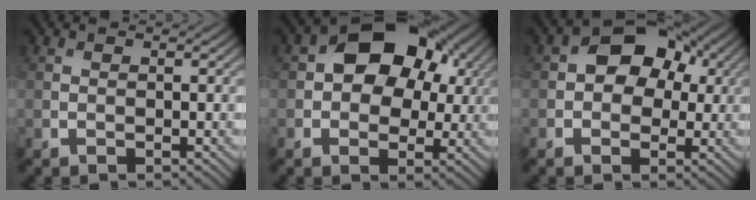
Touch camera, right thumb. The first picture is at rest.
{"total": 11.5, "force": [2.7, 8.1, 7.6], "torque": [-0.120, 0.016, 0.025]}
{"total": 7.7, "force": [1.4, 5.6, 5.1], "torque": [-0.071, 0.010, 0.004]}